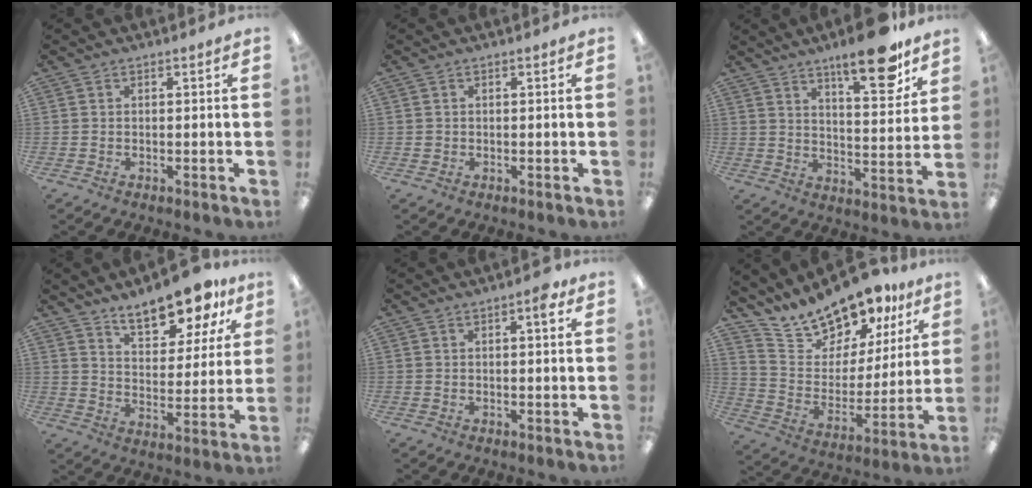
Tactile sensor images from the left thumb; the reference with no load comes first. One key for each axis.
{"total": 0.6, "fx": 0.1, "fy": 0.5, "fz": 0.1, "tx": -0.002, "ty": 0.006, "tz": 0.000}
{"total": 15.7, "fx": 11.1, "fy": 4.4, "fz": 10.3, "tx": -0.135, "ty": -0.069, "tz": 0.174}
{"total": 14.4, "fx": 11.6, "fy": 5.3, "fz": 6.7, "tx": -0.096, "ty": -0.070, "tz": 0.202}
{"total": 3.2, "fx": 1.7, "fy": 0.8, "fz": 2.6, "tx": -0.041, "ty": 0.000, "tz": 0.023}
{"total": 16.1, "fx": 14.7, "fy": 6.0, "fz": 3.1, "tx": -0.075, "ty": -0.125, "tz": 0.264}